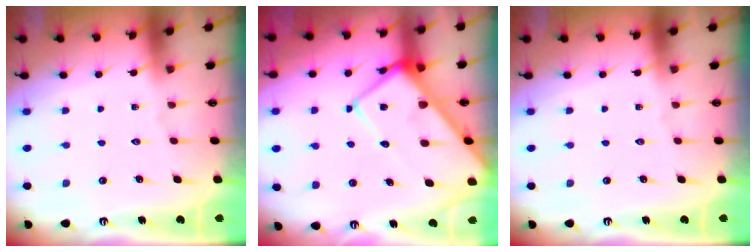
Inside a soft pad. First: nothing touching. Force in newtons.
{"total": 13.2, "press": 13.1, "slide": 1.1}
{"total": 0.0}